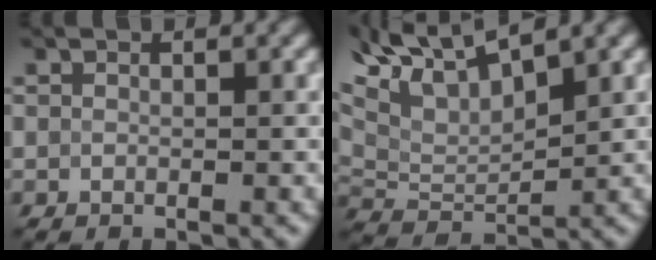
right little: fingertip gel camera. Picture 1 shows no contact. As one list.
[{"total": 6.4, "force": [3.2, 1.5, 5.3], "torque": [-0.121, 0.012, 0.053]}]